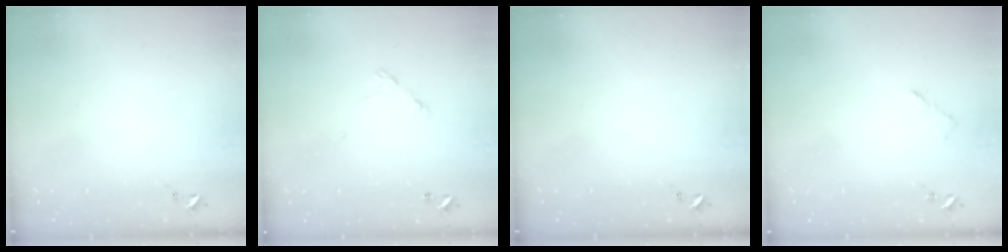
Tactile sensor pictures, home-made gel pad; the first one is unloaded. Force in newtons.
{"total": 4.5, "press": 4.5, "slide": 0.3}
{"total": 0.0}
{"total": 2.6, "press": 2.5, "slide": 0.3}